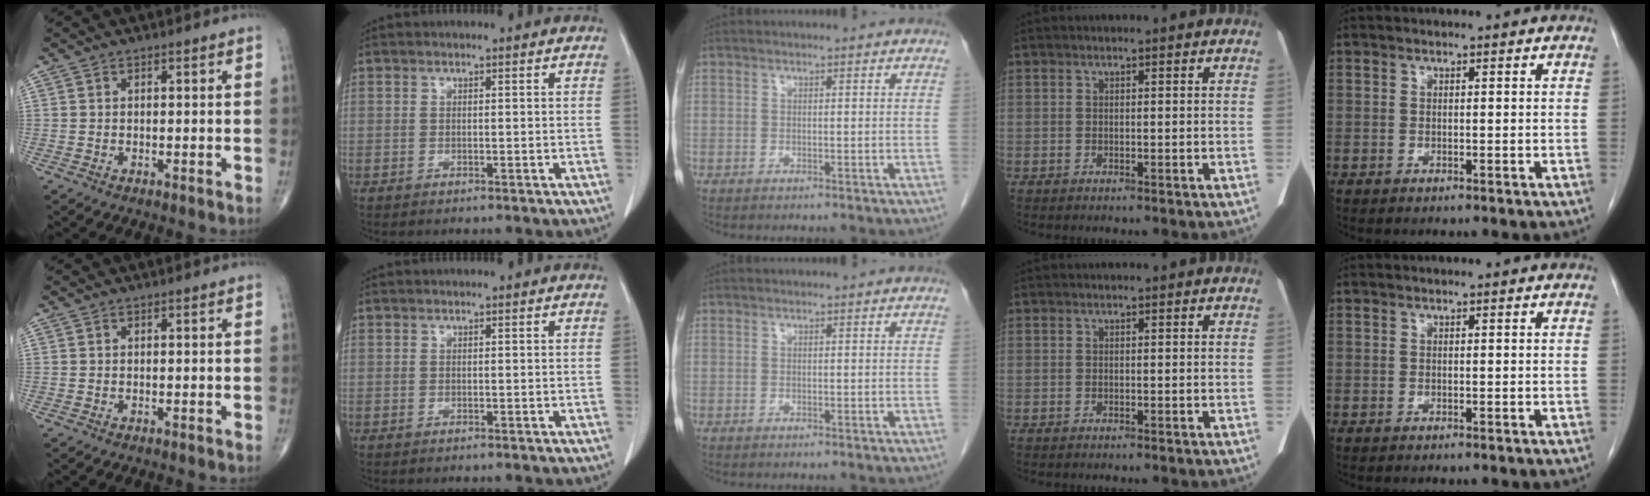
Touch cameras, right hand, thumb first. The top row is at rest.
{}